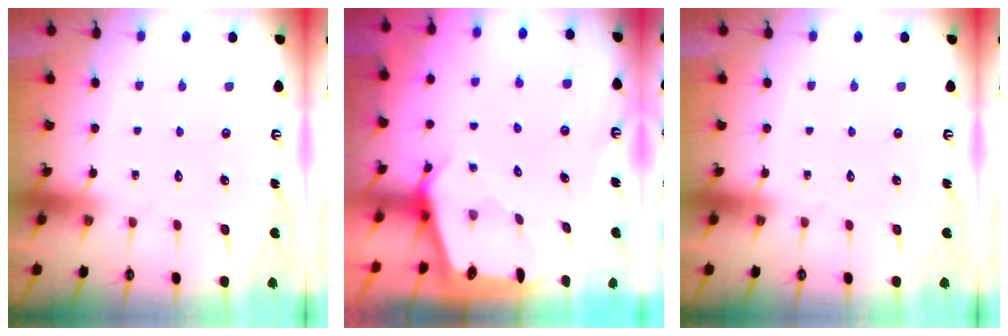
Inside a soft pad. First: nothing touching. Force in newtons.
{"total": 2.5, "press": 2.5, "slide": 0.2}
{"total": 0.0}